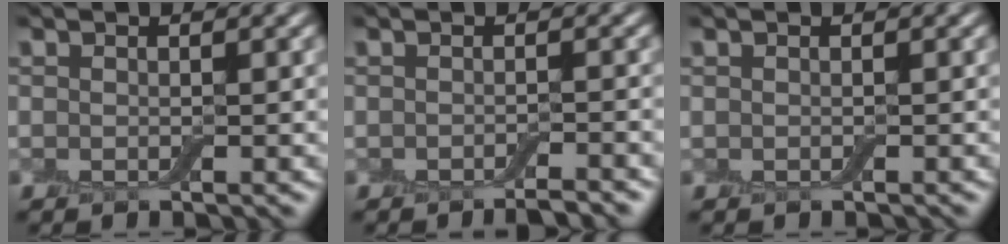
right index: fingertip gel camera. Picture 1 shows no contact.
{"total": 1.7, "force": [-1.4, 0.2, 1.0], "torque": [-0.008, -0.003, -0.023]}
{"total": 0.0}